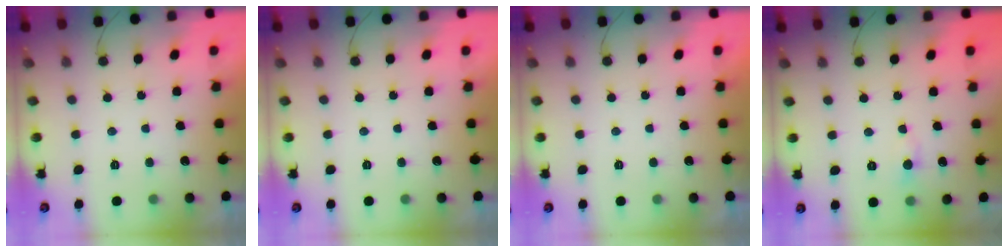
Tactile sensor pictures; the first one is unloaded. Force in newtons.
{"total": 0.0}
{"total": 0.0}
{"total": 4.6, "press": 4.6, "slide": 0.6}